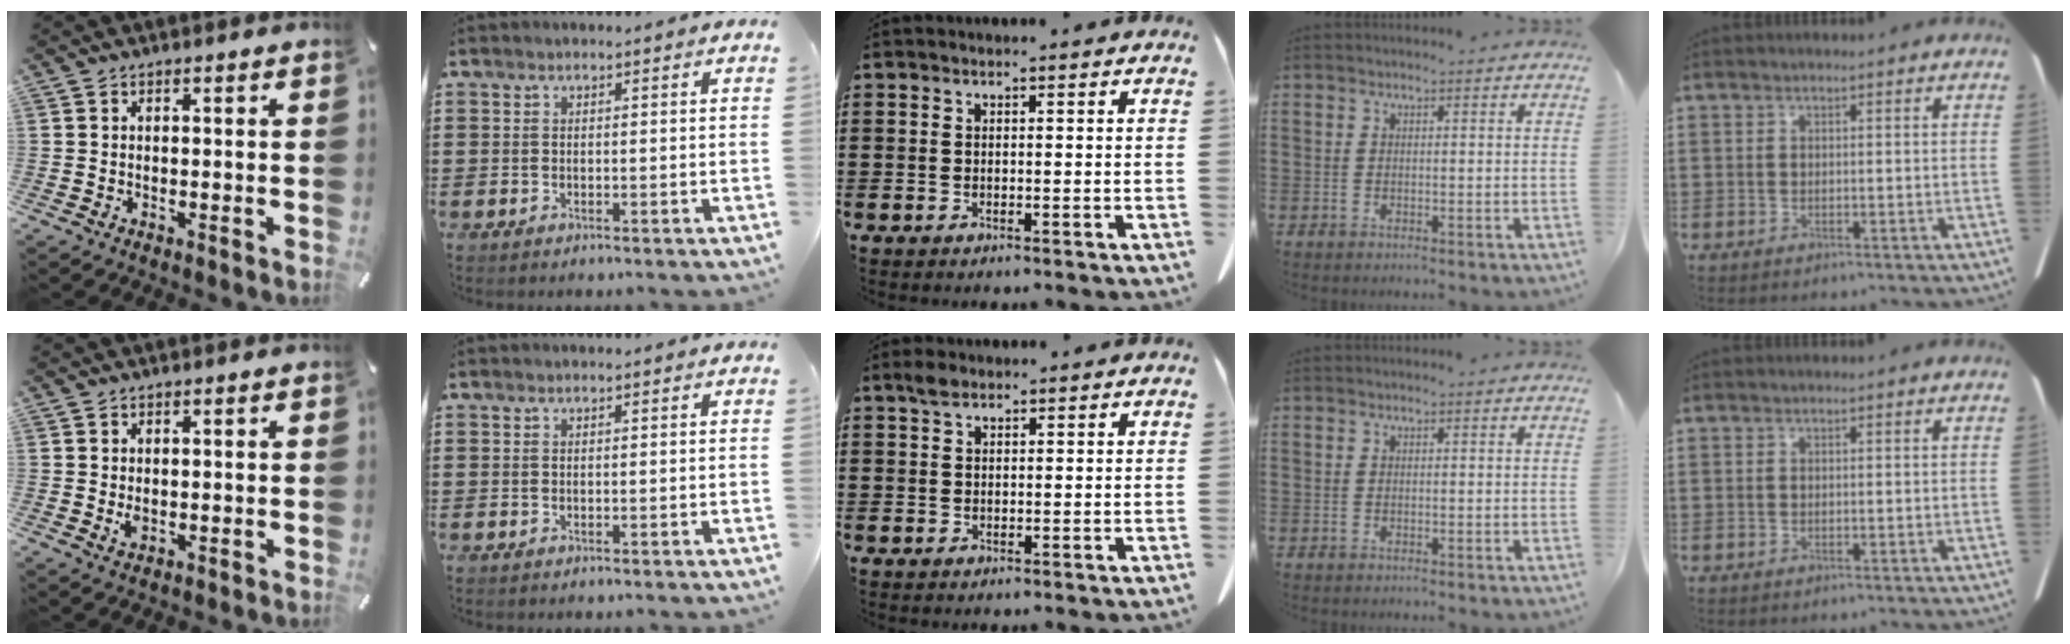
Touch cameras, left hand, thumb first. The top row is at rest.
{"thumb": {"total": 2.6, "force": [0.1, 2.0, 1.7], "torque": [-0.029, -0.002, 0.001]}, "middle": {"total": 1.8, "force": [1.2, 1.0, 0.9], "torque": [-0.022, 0.003, 0.023]}}